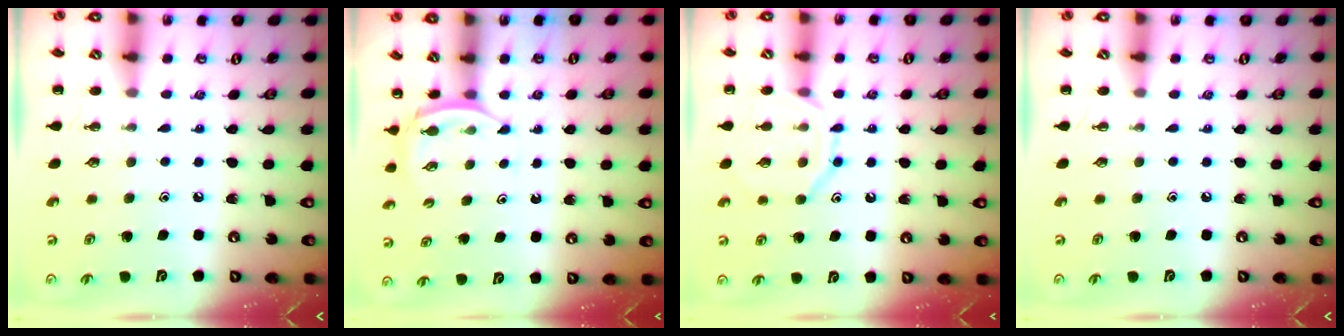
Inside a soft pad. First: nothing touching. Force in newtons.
{"total": 2.3, "press": 2.1, "slide": 0.9}
{"total": 10.5, "press": 10.5, "slide": 0.6}
{"total": 0.0}